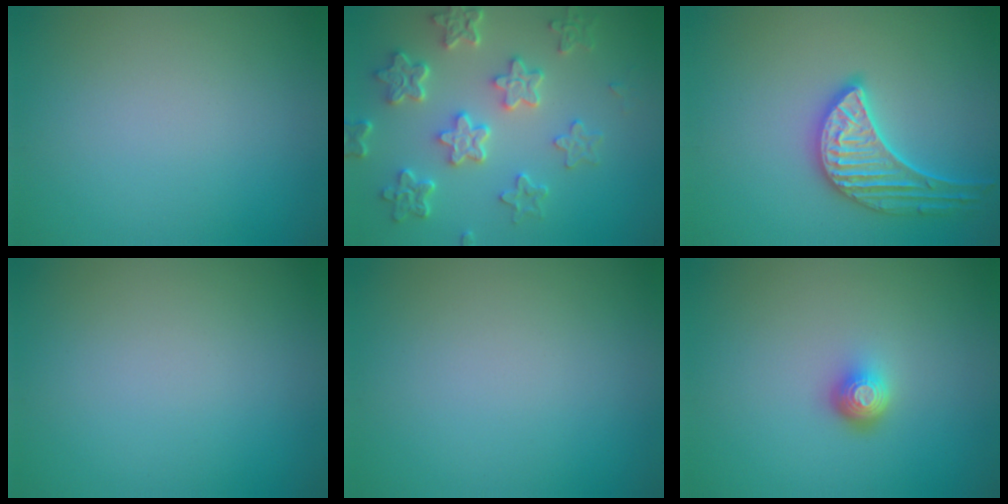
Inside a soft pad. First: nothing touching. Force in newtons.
{"total": 5.9, "press": 4.5, "slide": 3.8}
{"total": 3.8, "press": 3.7, "slide": 0.9}
{"total": 0.0}
{"total": 0.0}
{"total": 2.0, "press": 1.5, "slide": 1.4}